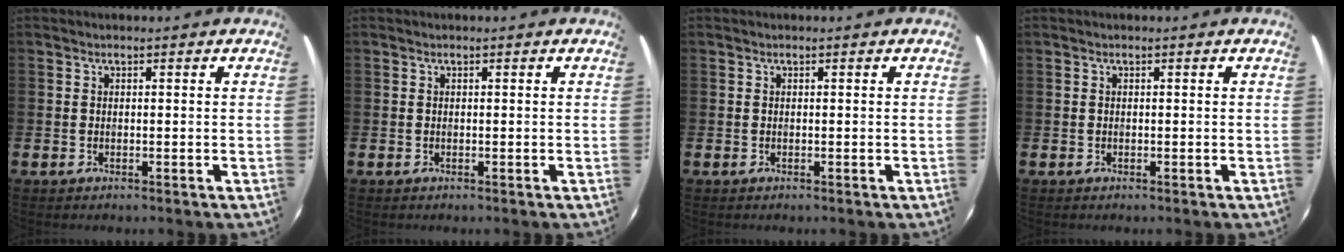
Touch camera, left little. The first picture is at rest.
{"total": 0.0}
{"total": 0.0}
{"total": 0.0}